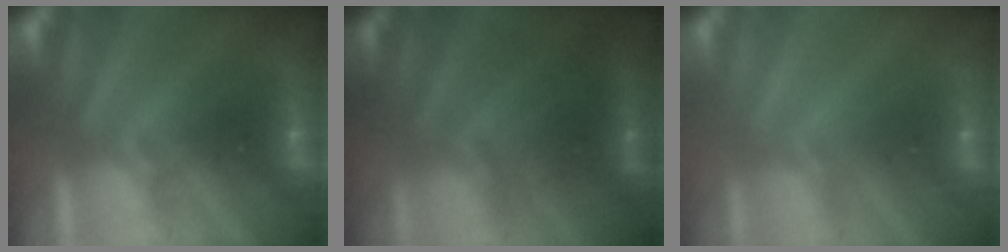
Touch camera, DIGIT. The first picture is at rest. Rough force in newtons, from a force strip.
{"total": 2.0}
{"total": 3.1}